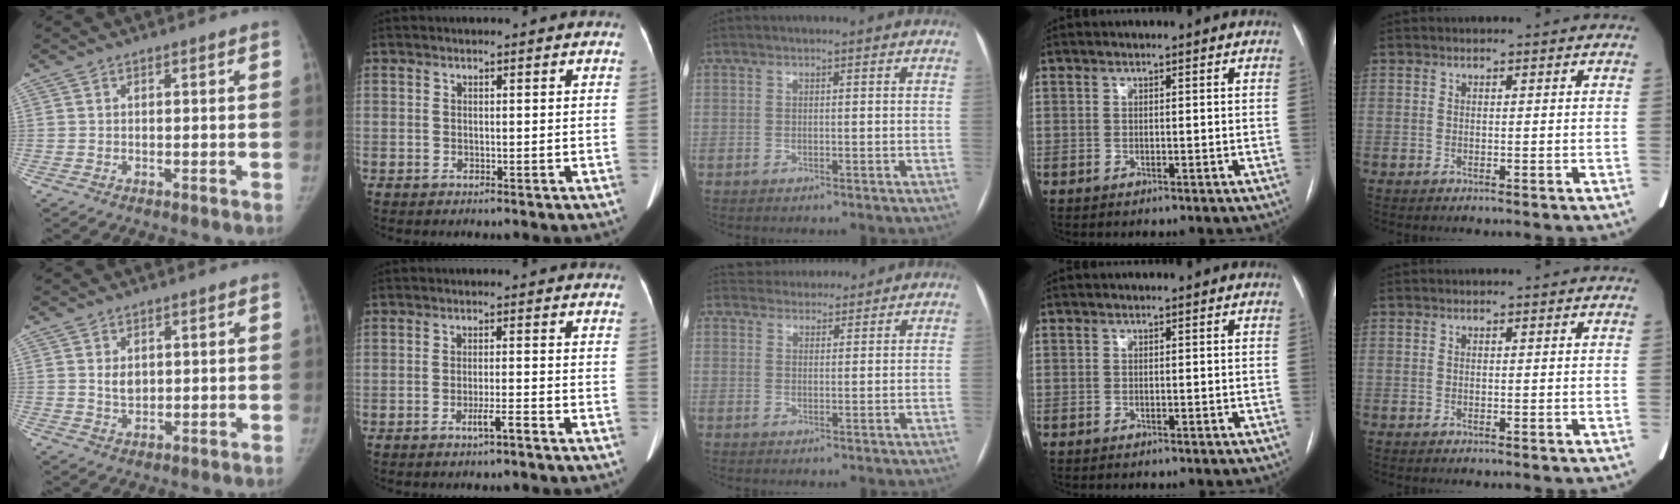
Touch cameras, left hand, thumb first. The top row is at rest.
{"thumb": {"total": 3.2, "force": [0.8, 2.2, 2.1], "torque": [-0.024, -0.008, 0.019]}, "index": {"total": 2.7, "force": [-1.8, -0.2, 2.0], "torque": [-0.038, -0.003, -0.031]}, "middle": {"total": 5.9, "force": [5.6, 1.9, 0.5], "torque": [-0.002, 0.022, 0.078]}}